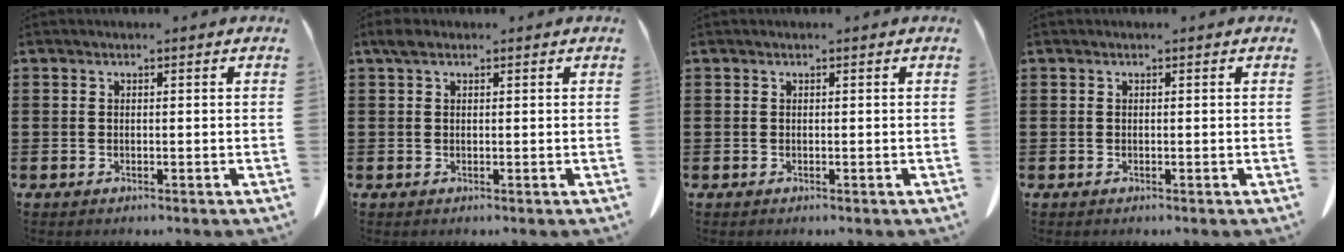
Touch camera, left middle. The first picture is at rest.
{"total": 1.4, "force": [0.6, 0.9, 0.8], "torque": [-0.021, 0.006, 0.011]}
{"total": 0.0}
{"total": 0.0}